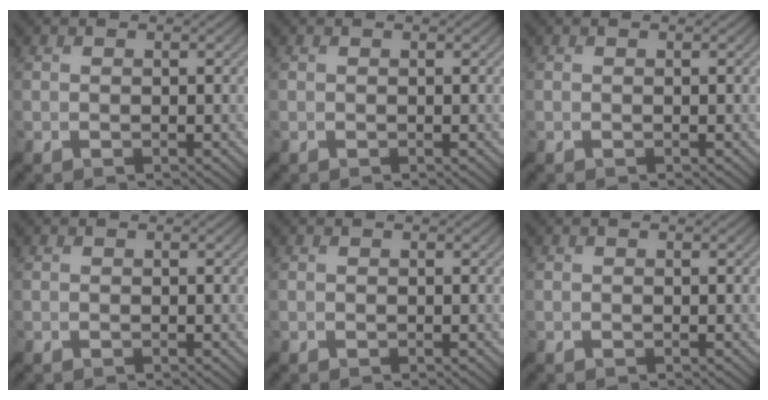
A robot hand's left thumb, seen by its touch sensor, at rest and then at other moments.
{"total": 0.0}
{"total": 0.0}
{"total": 0.0}
{"total": 0.0}
{"total": 0.0}